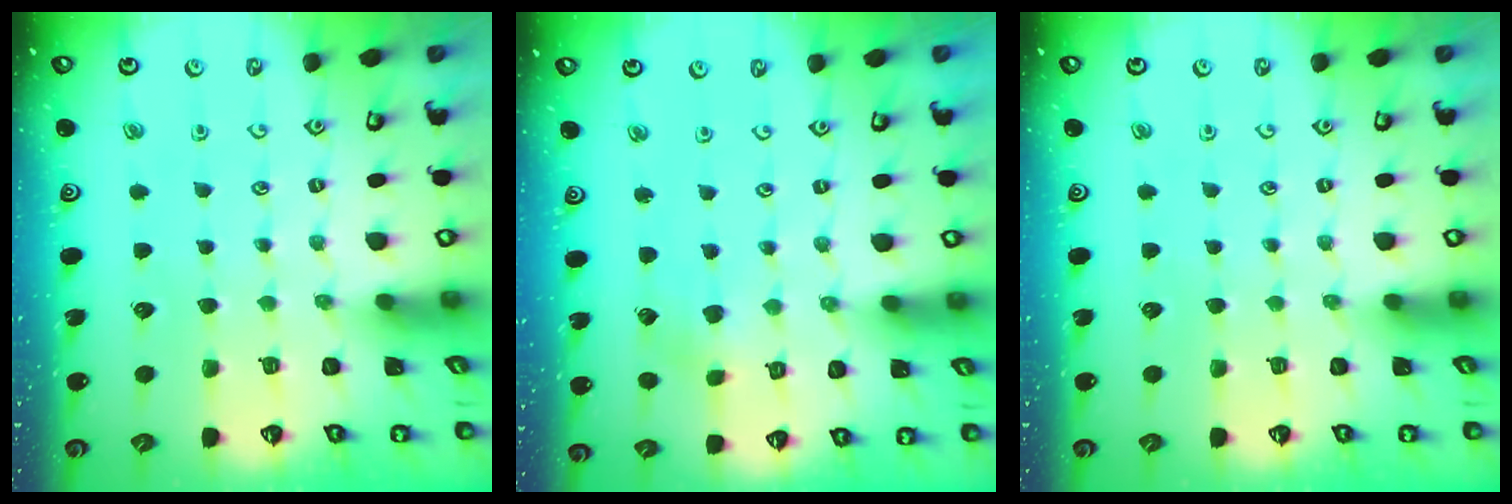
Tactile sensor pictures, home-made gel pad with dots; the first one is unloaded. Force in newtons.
{"total": 2.7, "press": 2.7, "slide": 0.4}
{"total": 0.0}